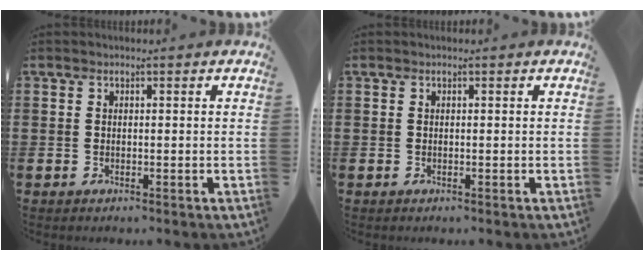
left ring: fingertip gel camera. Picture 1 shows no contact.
{"total": 0.0}